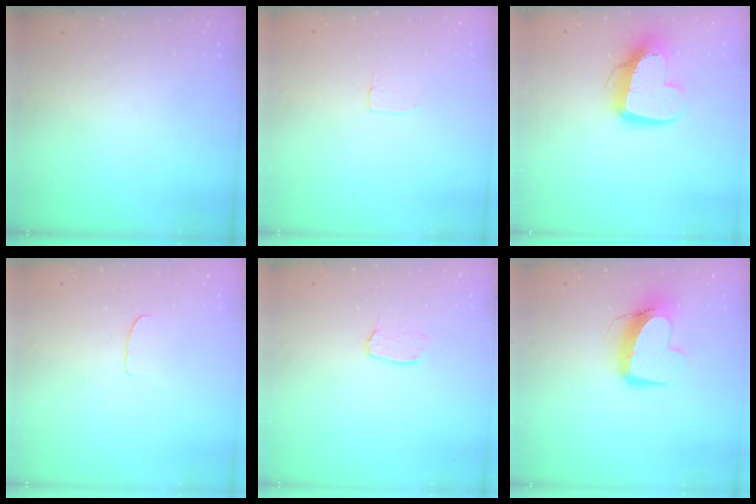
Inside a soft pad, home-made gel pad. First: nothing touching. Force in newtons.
{"total": 2.0, "press": 2.0, "slide": 0.0}
{"total": 13.3, "press": 13.2, "slide": 1.2}
{"total": 4.9, "press": 4.9, "slide": 0.5}
{"total": 3.7, "press": 3.7, "slide": 0.3}
{"total": 11.5, "press": 11.5, "slide": 1.4}